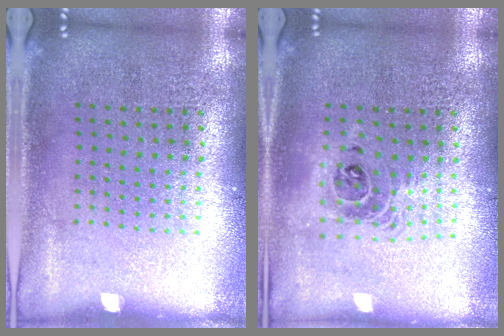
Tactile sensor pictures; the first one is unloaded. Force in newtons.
{"total": 1.7, "press": 1.4, "slide": 1.0}